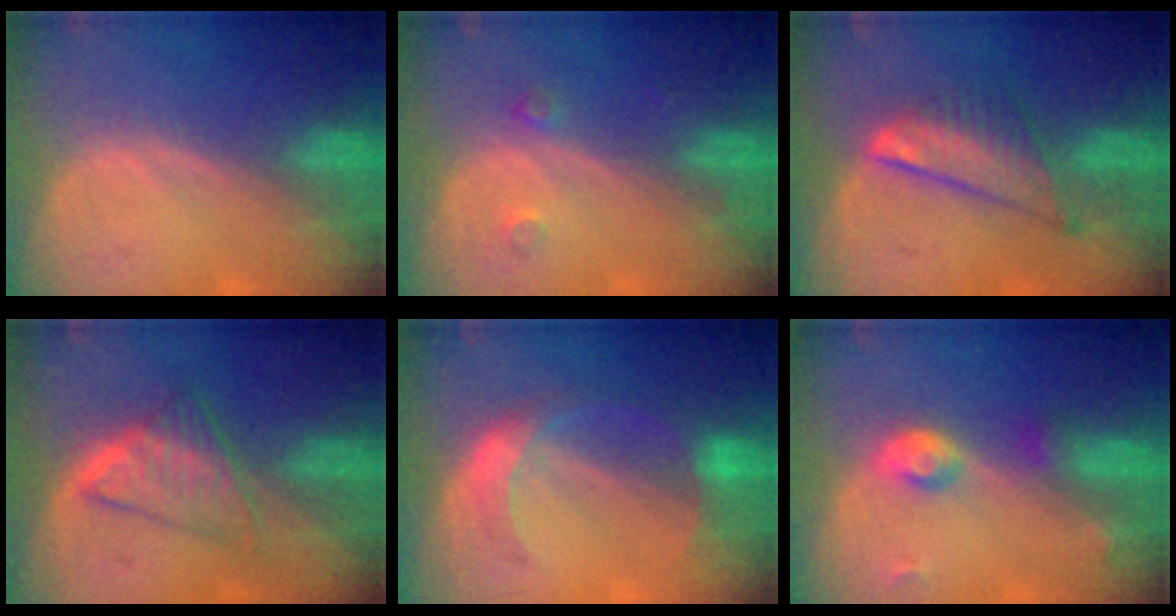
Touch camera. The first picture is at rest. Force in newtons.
{"total": 1.9, "press": 1.6, "slide": 1.0}
{"total": 7.6, "press": 6.5, "slide": 4.0}
{"total": 5.7, "press": 5.5, "slide": 1.6}
{"total": 5.9, "press": 5.2, "slide": 2.8}
{"total": 3.8, "press": 3.6, "slide": 1.2}